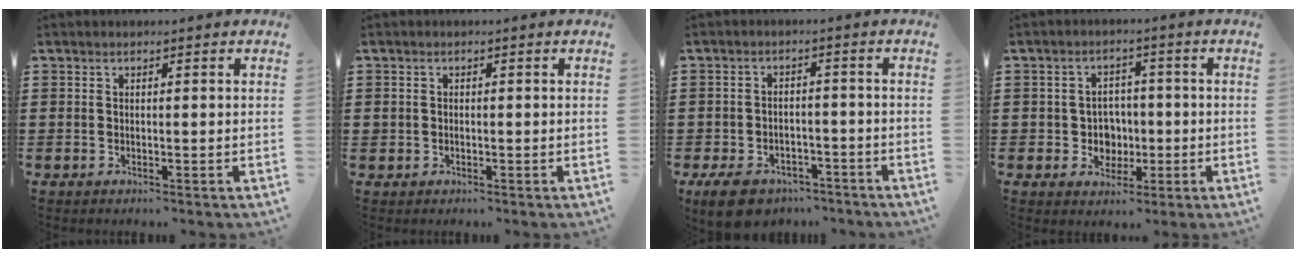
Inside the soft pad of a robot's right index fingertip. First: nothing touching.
{"total": 0.8, "force": [-0.1, 0.8, 0.2], "torque": [-0.006, 0.005, -0.004]}
{"total": 5.1, "force": [-4.4, 1.8, 1.6], "torque": [-0.032, 0.013, -0.086]}
{"total": 4.4, "force": [-0.6, 4.1, 1.4], "torque": [-0.032, 0.006, -0.015]}